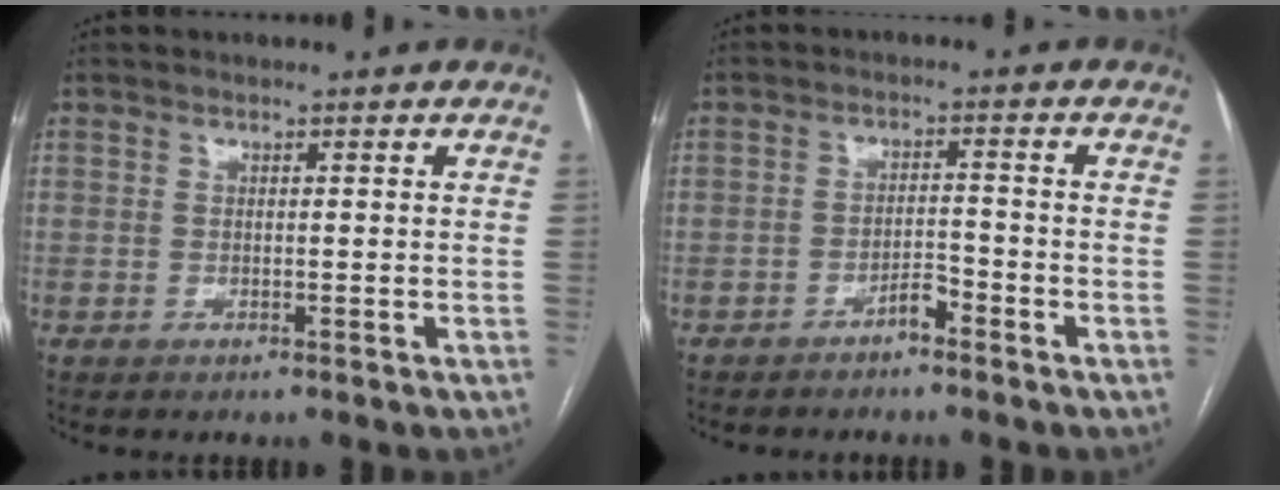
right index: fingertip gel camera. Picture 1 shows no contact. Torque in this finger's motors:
{"motor_torque": [0.09, -0.01, 0.12, 0.06]}